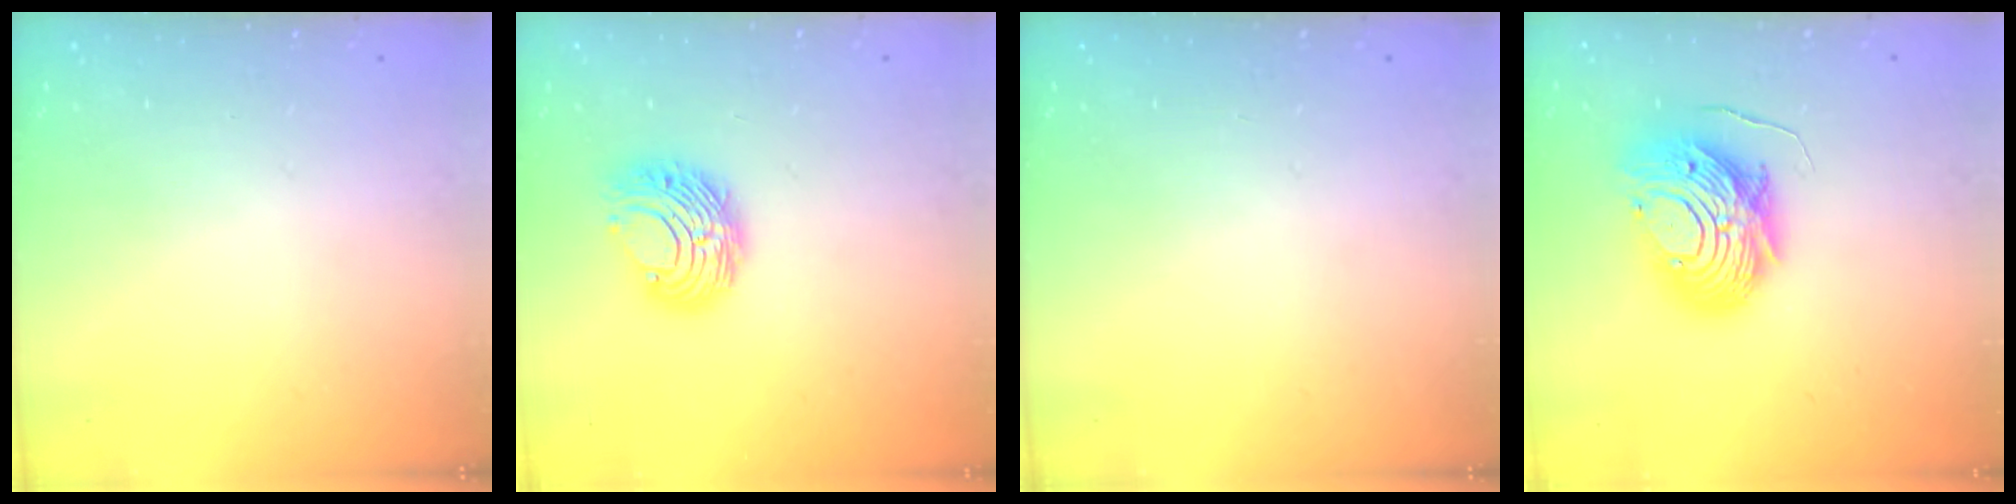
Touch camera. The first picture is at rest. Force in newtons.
{"total": 8.6, "press": 8.6, "slide": 0.5}
{"total": 0.0}
{"total": 12.9, "press": 12.8, "slide": 1.1}